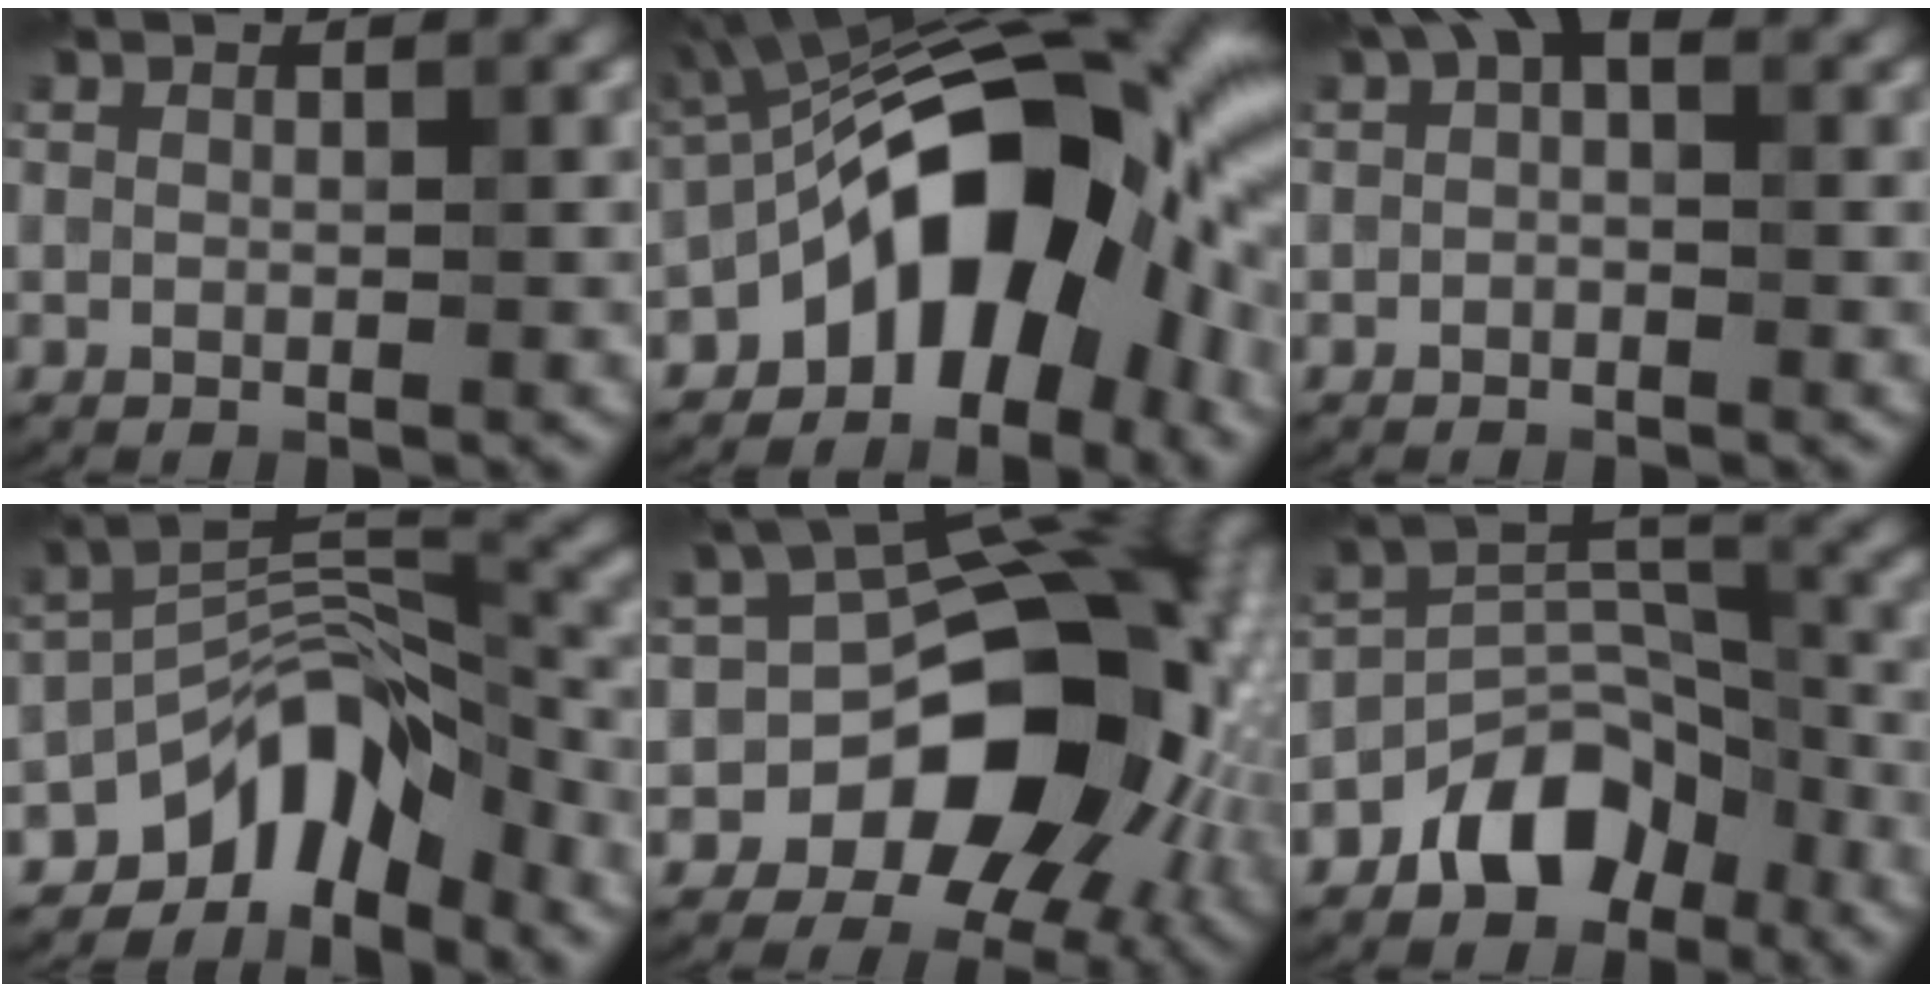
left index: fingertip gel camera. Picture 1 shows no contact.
{"total": 15.5, "force": [-4.4, 8.0, 12.6], "torque": [-0.140, 0.029, -0.086]}
{"total": 2.2, "force": [0.4, 1.1, 1.8], "torque": [-0.027, 0.014, -0.003]}
{"total": 8.2, "force": [-5.5, 3.8, 4.7], "torque": [-0.053, 0.008, -0.104]}
{"total": 13.9, "force": [-4.1, 9.2, 9.7], "torque": [-0.100, 0.006, -0.074]}
{"total": 6.6, "force": [-4.4, 3.7, 3.3], "torque": [-0.036, 0.010, -0.077]}